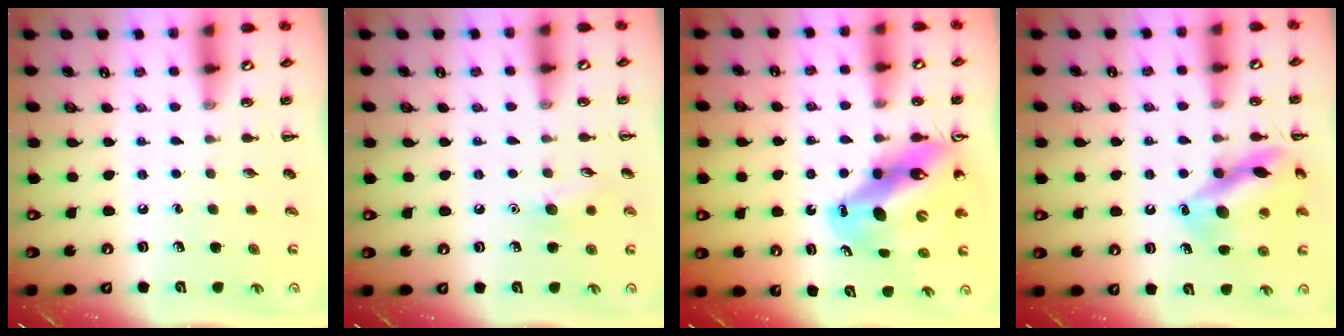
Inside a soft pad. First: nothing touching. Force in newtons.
{"total": 7.0, "press": 6.8, "slide": 1.8}
{"total": 15.2, "press": 14.4, "slide": 4.7}
{"total": 14.9, "press": 14.8, "slide": 1.7}